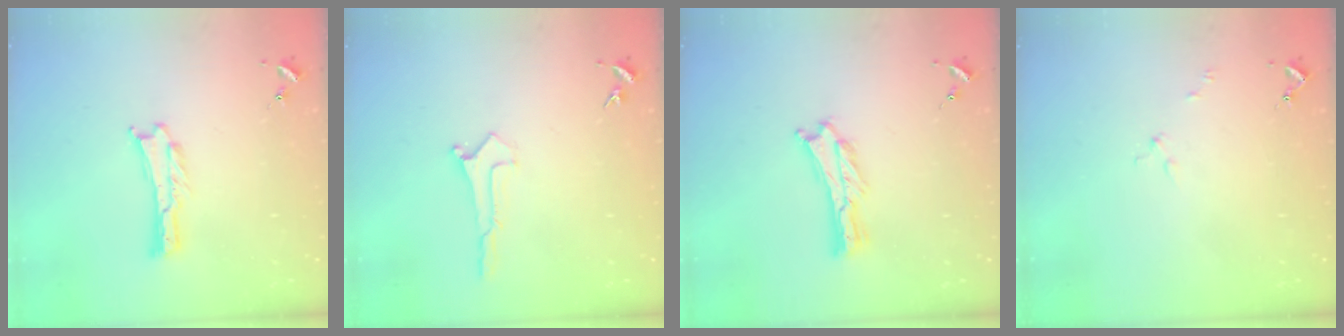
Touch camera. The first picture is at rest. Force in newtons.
{"total": 0.0}
{"total": 0.8, "press": 0.7, "slide": 0.2}
{"total": 1.7, "press": 1.7, "slide": 0.3}